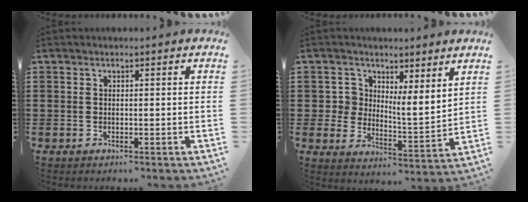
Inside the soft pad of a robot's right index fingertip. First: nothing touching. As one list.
[{"total": 4.9, "force": [3.6, 3.2, 1.2], "torque": [-0.039, -0.006, 0.064]}]